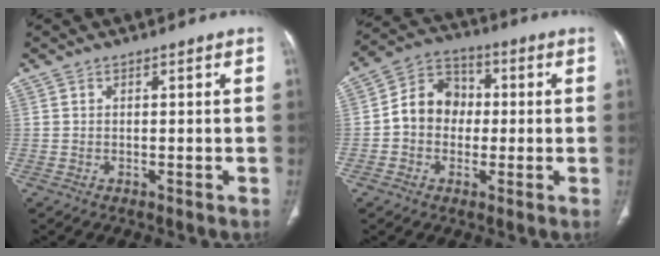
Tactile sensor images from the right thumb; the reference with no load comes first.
{"total": 9.8, "force": [-0.3, 8.3, 5.2], "torque": [-0.063, 0.030, -0.020]}